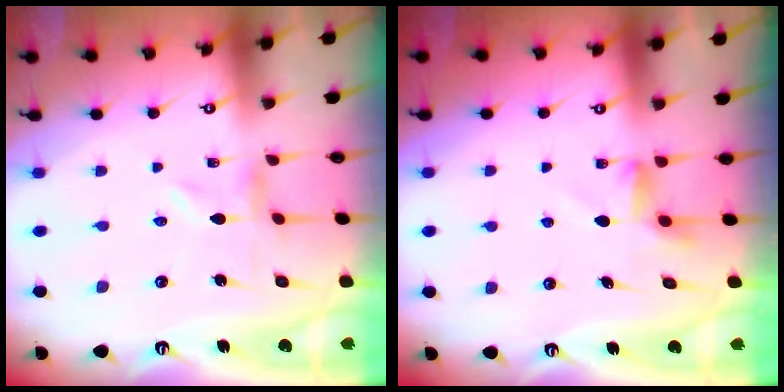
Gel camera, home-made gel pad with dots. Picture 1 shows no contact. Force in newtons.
{"total": 3.5, "press": 3.3, "slide": 1.0}